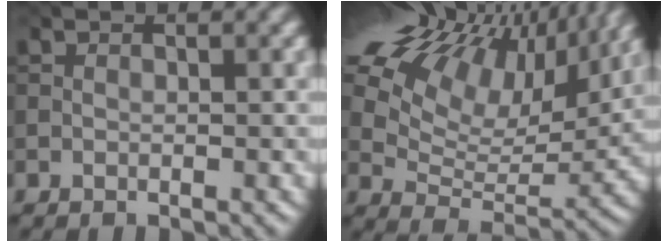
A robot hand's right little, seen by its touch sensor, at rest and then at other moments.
{"total": 18.3, "force": [11.7, 8.7, 11.1], "torque": [-0.219, 0.057, 0.177]}